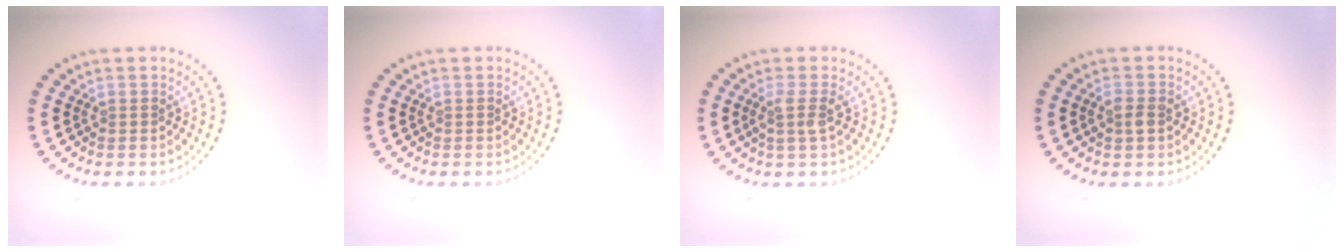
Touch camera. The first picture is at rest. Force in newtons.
{"total": 0.0}
{"total": 1.7, "press": 1.3, "slide": 1.2}
{"total": 1.5, "press": 1.5, "slide": 0.1}